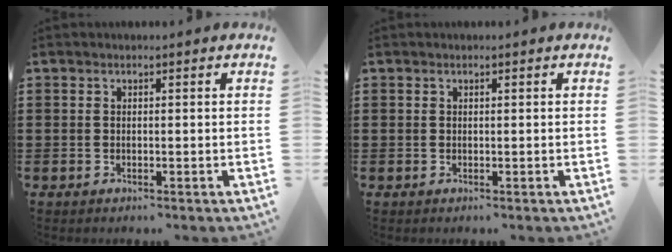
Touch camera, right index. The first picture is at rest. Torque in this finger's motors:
{"motor_torque": [-0.36, 0.13, 0.02, -0.01]}